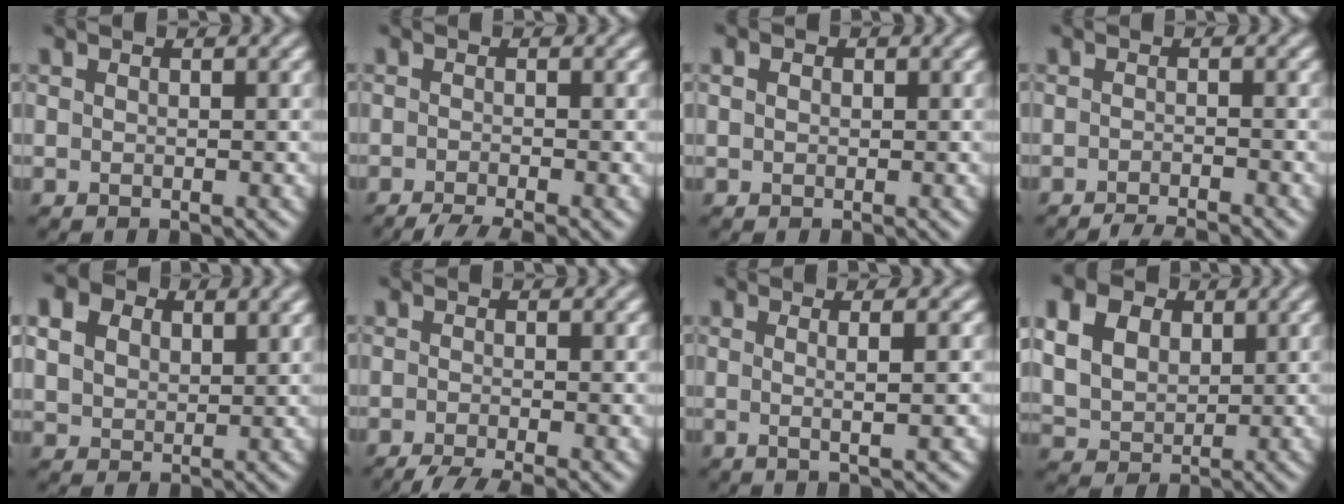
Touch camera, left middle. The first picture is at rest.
{"total": 3.7, "force": [-2.7, 0.6, 2.4], "torque": [-0.032, -0.005, -0.050]}
{"total": 0.8, "force": [0.4, 0.0, -0.7], "torque": [0.001, 0.004, 0.010]}
{"total": 3.0, "force": [-2.7, 0.2, 1.2], "torque": [-0.016, -0.001, -0.048]}
{"total": 6.7, "force": [4.6, 4.1, 2.8], "torque": [-0.093, 0.021, 0.076]}
{"total": 4.0, "force": [-2.9, 0.7, 2.8], "torque": [-0.039, -0.008, -0.051]}
{"total": 2.3, "force": [0.5, 0.3, 2.2], "torque": [-0.034, 0.011, -0.005]}
{"total": 9.4, "force": [5.0, 6.7, 4.3], "torque": [-0.125, 0.033, 0.086]}